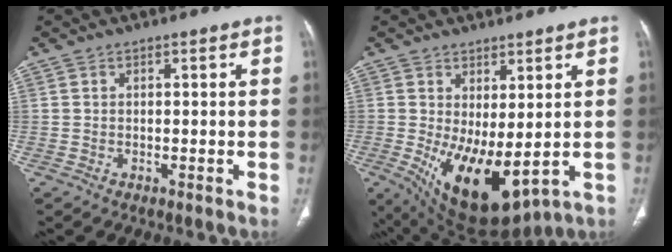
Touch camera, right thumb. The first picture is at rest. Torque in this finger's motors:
{"motor_torque": [2.12, 2.31, 0.32, -0.11, 0.57]}